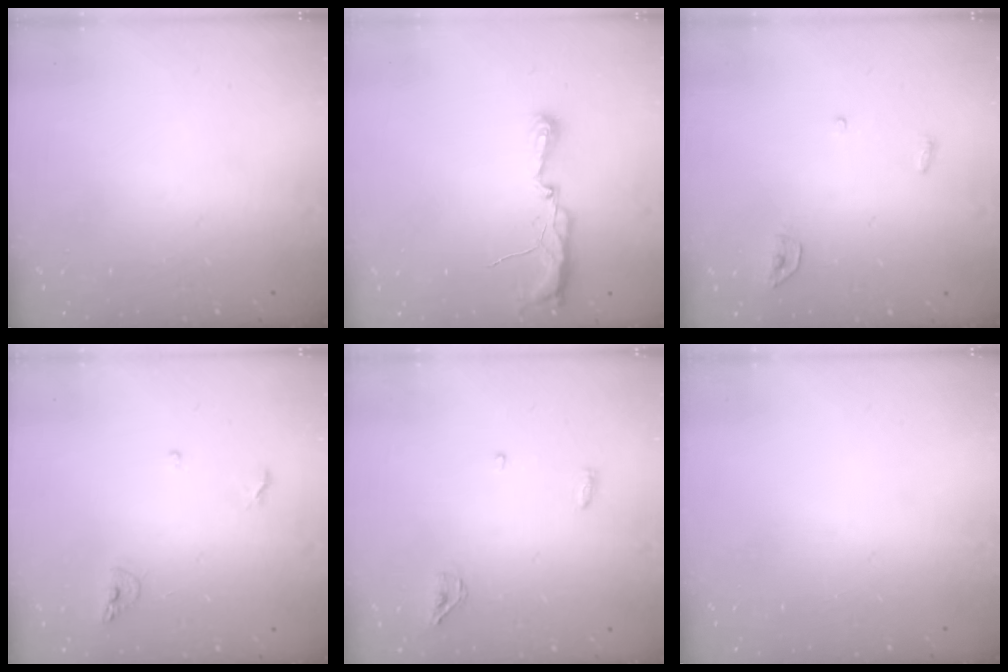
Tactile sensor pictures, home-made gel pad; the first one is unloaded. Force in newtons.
{"total": 6.4, "press": 6.3, "slide": 0.8}
{"total": 3.4, "press": 3.4, "slide": 0.3}
{"total": 6.8, "press": 6.6, "slide": 1.2}
{"total": 3.8, "press": 3.5, "slide": 1.4}
{"total": 0.0}